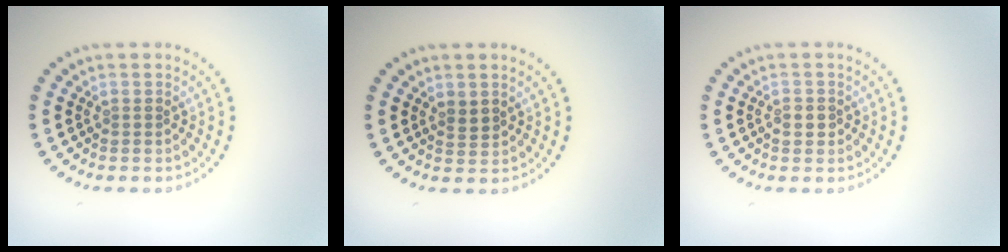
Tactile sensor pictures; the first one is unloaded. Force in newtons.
{"total": 1.3, "press": 1.1, "slide": 0.6}
{"total": 1.3, "press": 1.3, "slide": 0.1}